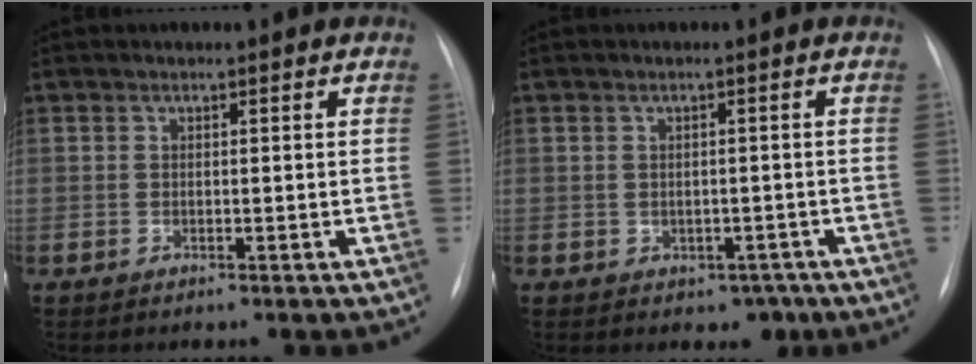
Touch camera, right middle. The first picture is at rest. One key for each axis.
{"total": 2.8, "fx": -1.3, "fy": 2.3, "fz": 1.1, "tx": -0.006, "ty": 0.008, "tz": -0.008}